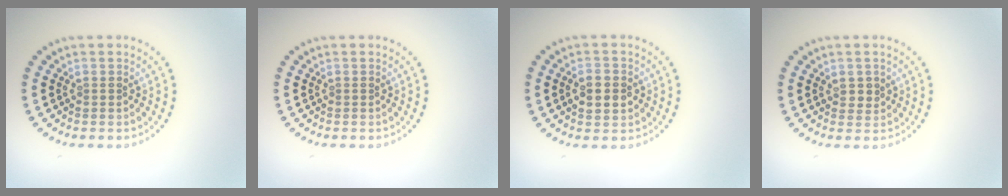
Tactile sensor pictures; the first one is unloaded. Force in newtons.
{"total": 0.0}
{"total": 2.9, "press": 2.9, "slide": 0.1}
{"total": 1.4, "press": 1.3, "slide": 0.6}